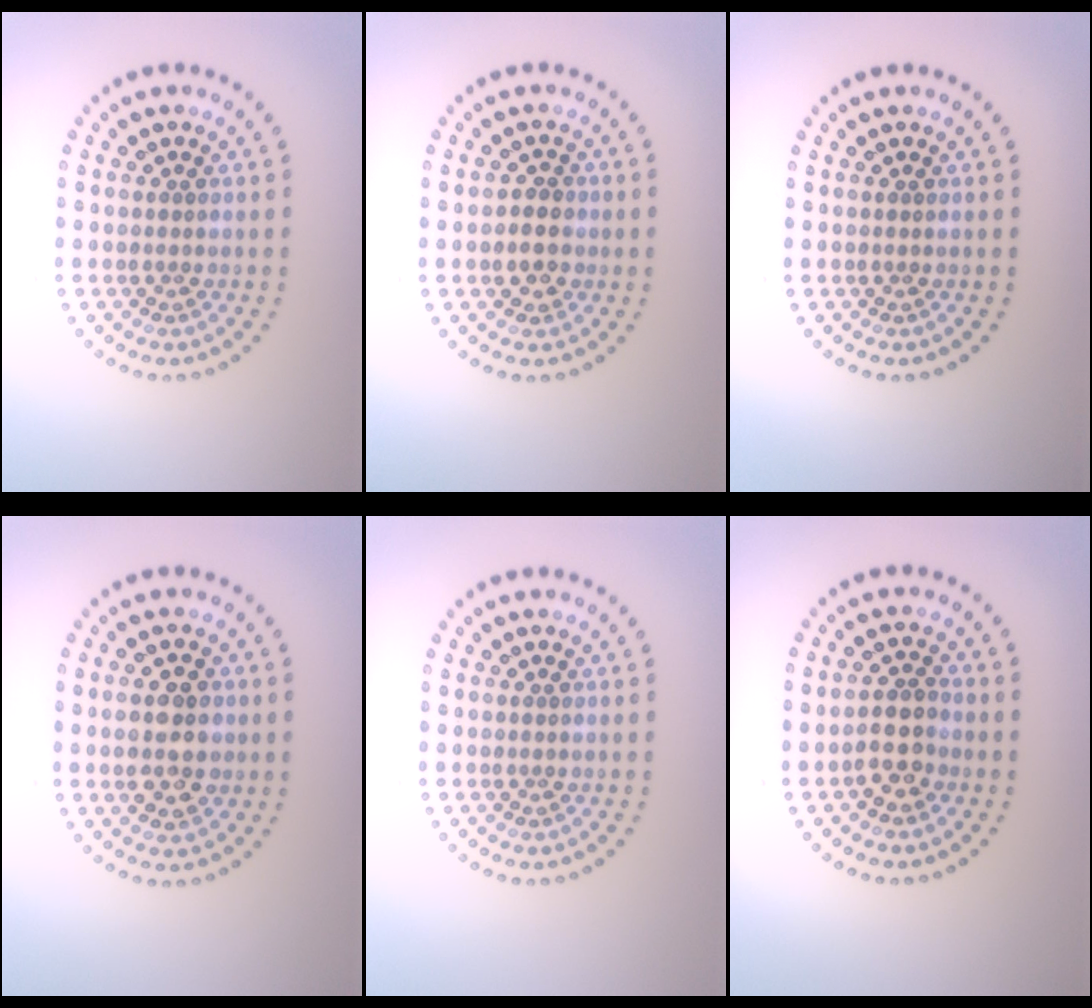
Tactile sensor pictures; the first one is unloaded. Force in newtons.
{"total": 1.7, "press": 1.6, "slide": 0.5}
{"total": 0.0}
{"total": 4.3, "press": 4.3, "slide": 0.3}
{"total": 0.0}
{"total": 2.5, "press": 2.4, "slide": 0.9}